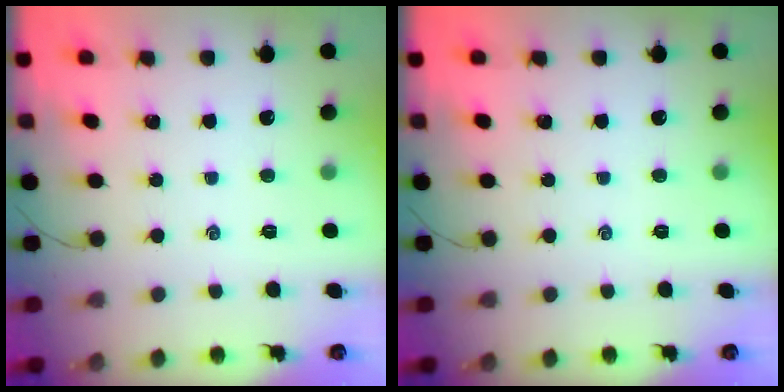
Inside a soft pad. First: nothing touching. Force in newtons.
{"total": 0.0}